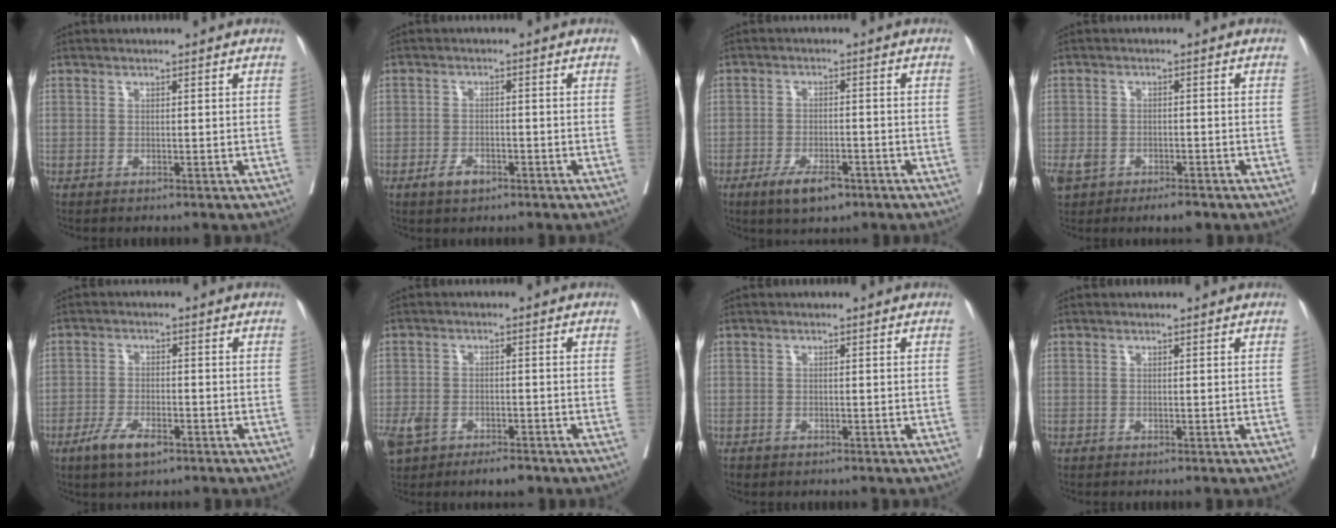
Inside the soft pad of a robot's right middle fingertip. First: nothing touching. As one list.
[{"total": 2.7, "force": [-1.7, 1.4, 1.6], "torque": [-0.028, 0.003, -0.025]}, {"total": 5.4, "force": [-3.4, 2.0, 3.7], "torque": [-0.069, -0.004, -0.051]}, {"total": 4.8, "force": [-2.9, 2.3, 3.0], "torque": [-0.052, 0.001, -0.041]}, {"total": 5.0, "force": [-3.0, 1.9, 3.5], "torque": [-0.069, -0.003, -0.051]}, {"total": 7.3, "force": [-4.5, 3.6, 4.5], "torque": [-0.082, 0.003, -0.073]}, {"total": 0.9, "force": [-0.7, 0.5, 0.2], "torque": [-0.008, 0.000, -0.011]}, {"total": 0.0}]